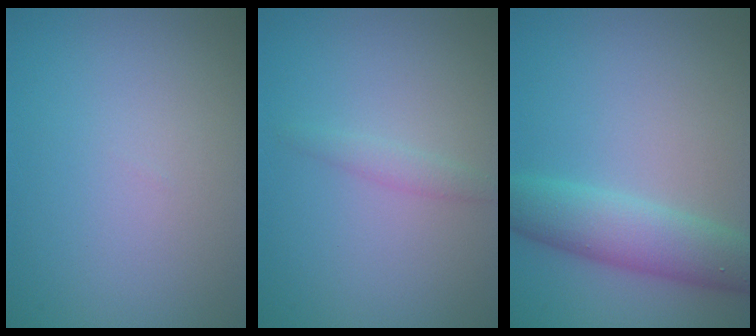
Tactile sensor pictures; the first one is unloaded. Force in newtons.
{"total": 1.0, "press": 1.0, "slide": 0.1}
{"total": 5.5, "press": 5.5, "slide": 0.1}